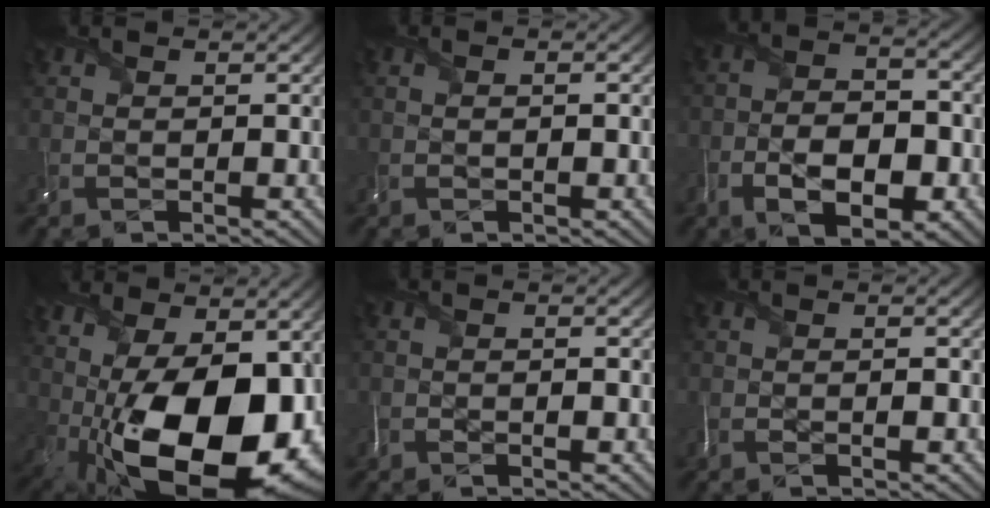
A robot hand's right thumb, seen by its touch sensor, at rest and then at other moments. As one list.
[{"total": 1.0, "force": [-0.6, 0.2, 0.8], "torque": [-0.008, -0.004, -0.006]}, {"total": 8.4, "force": [-4.0, 4.4, 5.9], "torque": [-0.091, -0.012, -0.075]}, {"total": 19.3, "force": [-0.9, 11.2, 15.7], "torque": [-0.260, -0.040, 0.005]}, {"total": 1.6, "force": [-1.0, 0.7, 1.0], "torque": [-0.009, -0.009, -0.016]}, {"total": 1.6, "force": [-0.9, 0.4, 1.3], "torque": [-0.015, -0.008, -0.014]}]